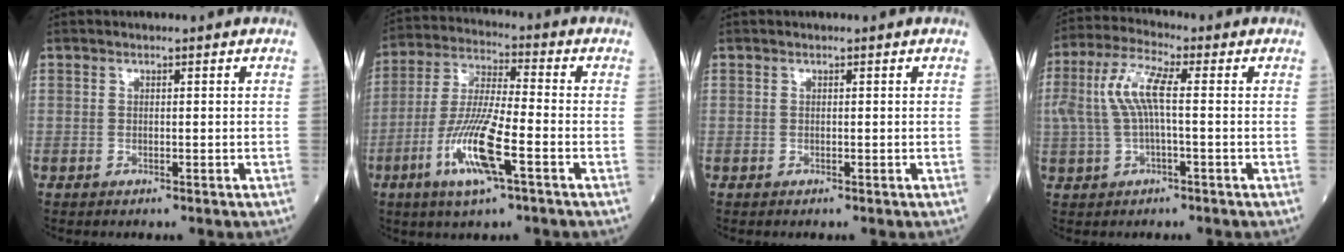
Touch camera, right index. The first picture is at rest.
{"total": 12.3, "force": [-4.9, 1.3, 11.2], "torque": [-0.229, -0.014, -0.094]}
{"total": 0.0}
{"total": 7.8, "force": [0.7, 1.7, 7.6], "torque": [-0.175, 0.025, 0.011]}